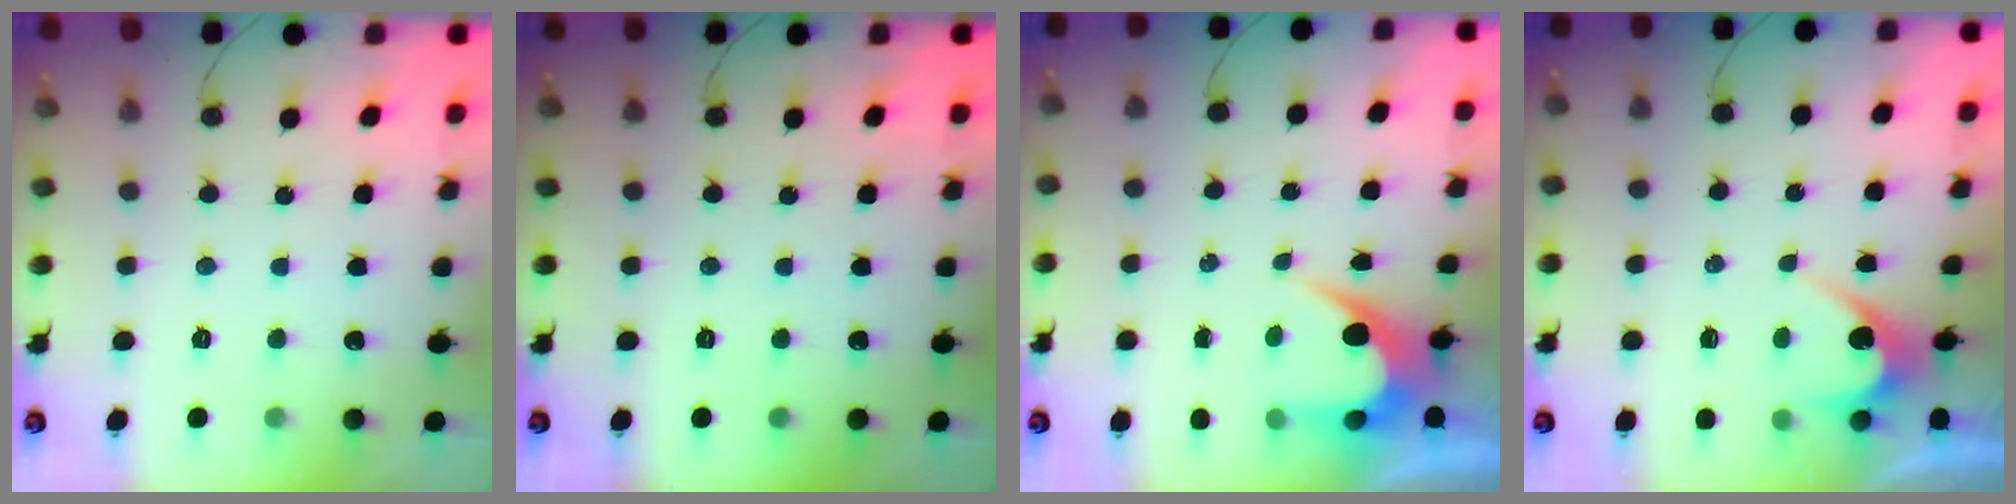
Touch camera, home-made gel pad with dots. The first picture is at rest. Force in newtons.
{"total": 0.0}
{"total": 6.1, "press": 6.1, "slide": 0.3}
{"total": 3.8, "press": 3.8, "slide": 0.3}